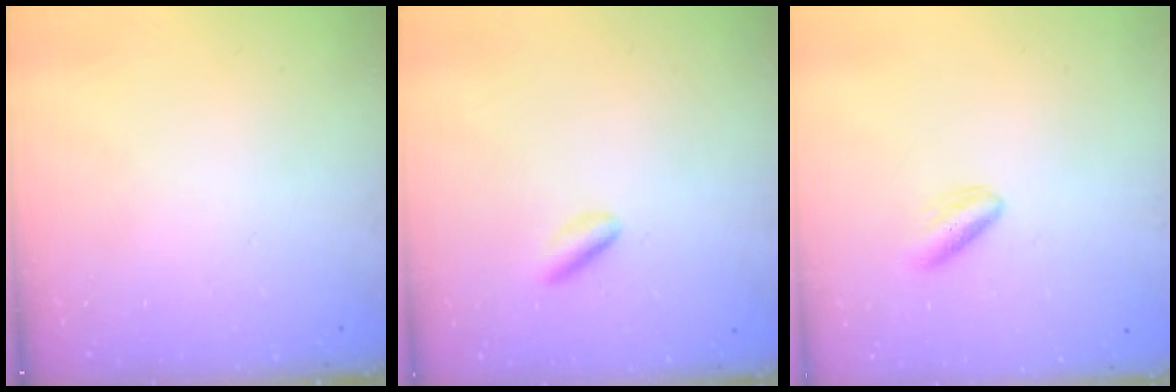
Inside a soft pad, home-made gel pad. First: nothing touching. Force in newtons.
{"total": 2.2, "press": 2.2, "slide": 0.3}
{"total": 3.5, "press": 3.1, "slide": 1.5}